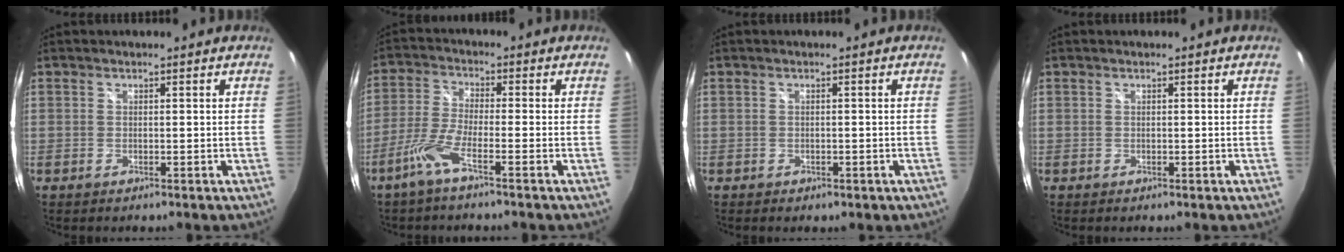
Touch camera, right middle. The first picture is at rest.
{"total": 5.7, "force": [-3.7, 0.3, 4.4], "torque": [-0.105, -0.002, -0.075]}
{"total": 1.2, "force": [-0.6, 0.9, 0.6], "torque": [-0.011, -0.004, -0.007]}
{"total": 0.0}